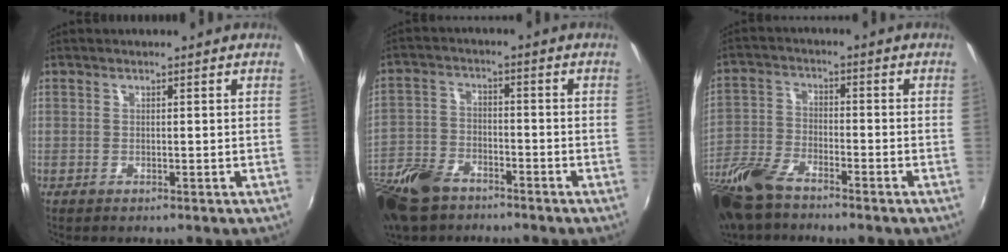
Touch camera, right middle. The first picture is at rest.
{"total": 14.1, "force": [-9.9, 7.2, 7.0], "torque": [-0.184, -0.014, -0.199]}
{"total": 14.1, "force": [-10.3, 5.1, 8.1], "torque": [-0.195, -0.024, -0.207]}